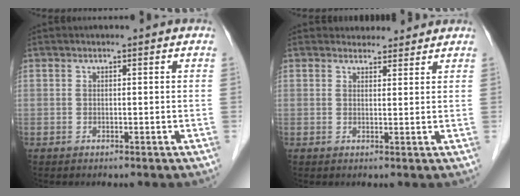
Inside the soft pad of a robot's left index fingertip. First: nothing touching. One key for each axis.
{"total": 3.6, "fx": 3.4, "fy": 1.3, "fz": 0.1, "tx": 0.003, "ty": 0.008, "tz": 0.043}